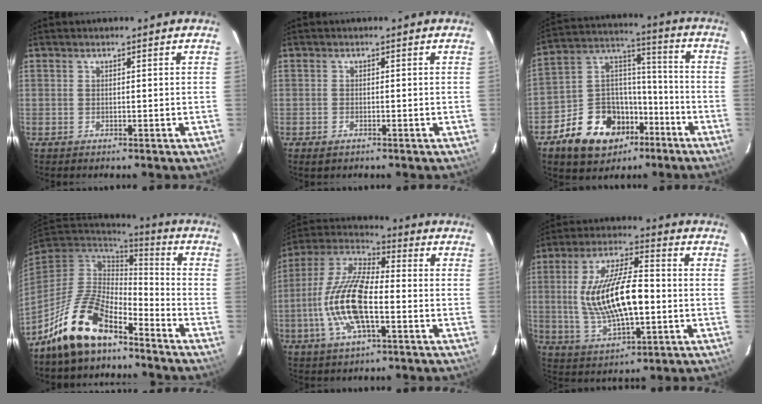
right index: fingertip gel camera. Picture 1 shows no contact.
{"total": 1.3, "force": [-0.9, 0.8, 0.6], "torque": [-0.012, -0.003, -0.016]}
{"total": 16.6, "force": [-9.0, 11.9, 7.4], "torque": [-0.160, 0.053, -0.129]}
{"total": 15.1, "force": [-10.4, 6.3, 8.9], "torque": [-0.185, -0.003, -0.192]}
{"total": 16.1, "force": [-3.8, 5.8, 14.5], "torque": [-0.298, 0.000, -0.079]}
{"total": 16.7, "force": [-0.8, 6.4, 15.4], "torque": [-0.297, 0.002, -0.003]}